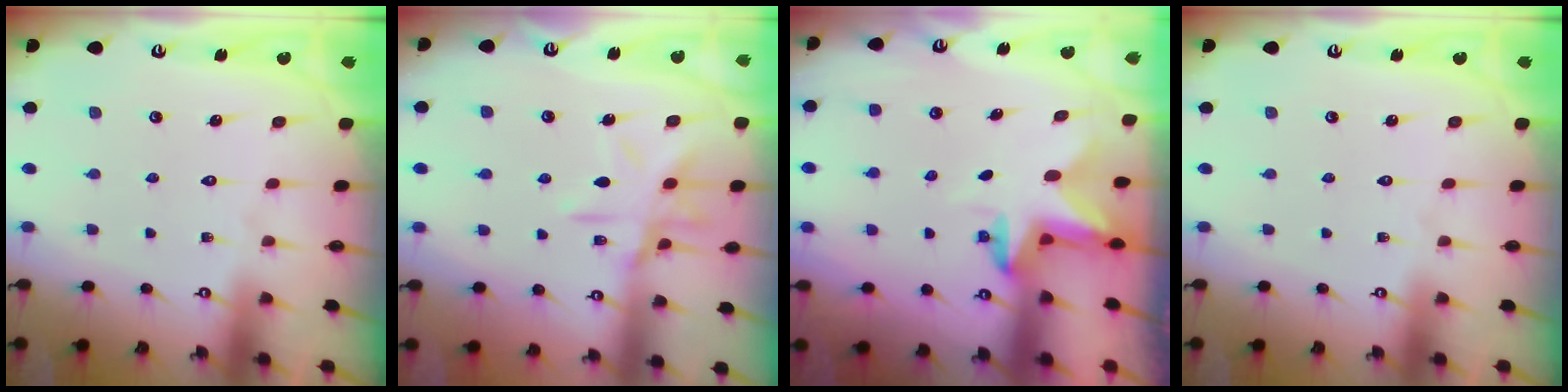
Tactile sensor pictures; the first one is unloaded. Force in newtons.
{"total": 11.9, "press": 11.9, "slide": 0.8}
{"total": 2.7, "press": 2.7, "slide": 0.5}
{"total": 0.0}